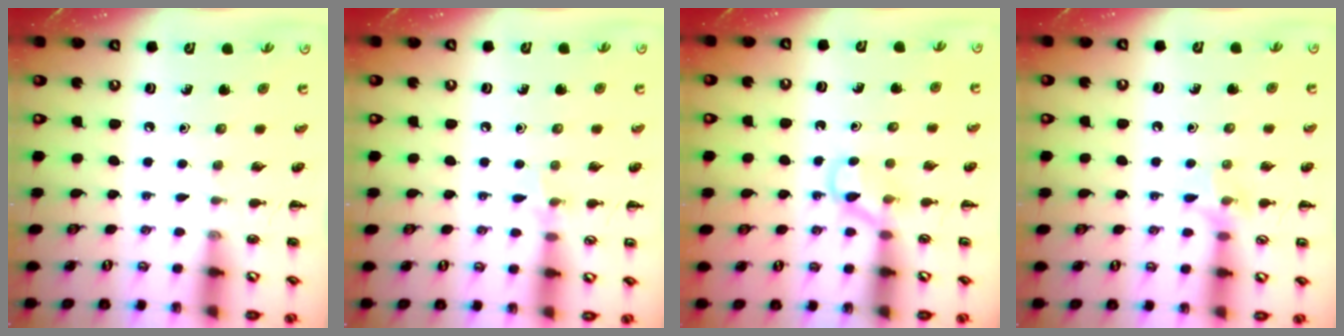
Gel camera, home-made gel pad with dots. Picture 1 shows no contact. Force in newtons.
{"total": 4.8, "press": 4.5, "slide": 1.7}
{"total": 3.8, "press": 3.6, "slide": 1.3}
{"total": 7.3, "press": 7.1, "slide": 1.6}